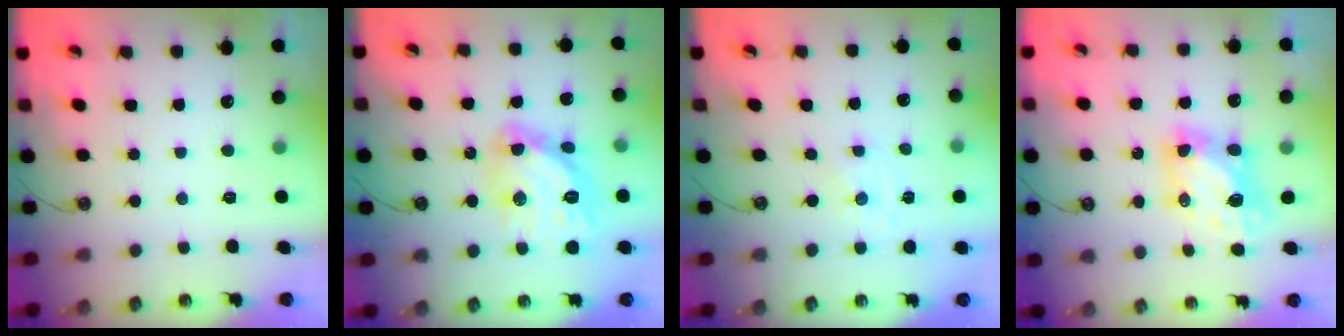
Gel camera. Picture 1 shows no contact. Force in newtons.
{"total": 15.4, "press": 15.4, "slide": 1.4}
{"total": 0.0}
{"total": 7.7, "press": 7.6, "slide": 0.5}